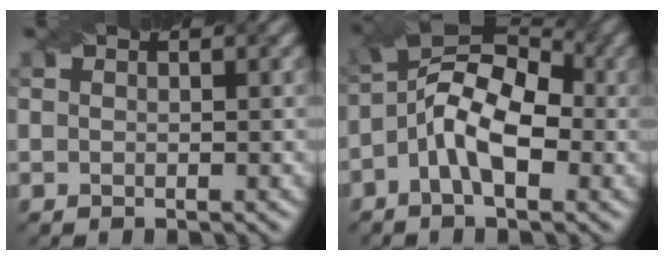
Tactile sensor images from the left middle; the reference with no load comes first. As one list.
[{"total": 8.5, "force": [-1.3, 4.1, 7.3], "torque": [-0.128, 0.025, -0.037]}]